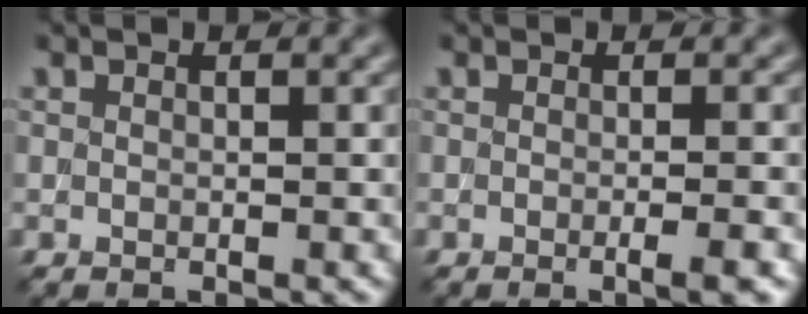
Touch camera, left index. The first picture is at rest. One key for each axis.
{"total": 3.0, "fx": -0.5, "fy": 1.1, "fz": 2.7, "tx": -0.010, "ty": 0.003, "tz": -0.015}